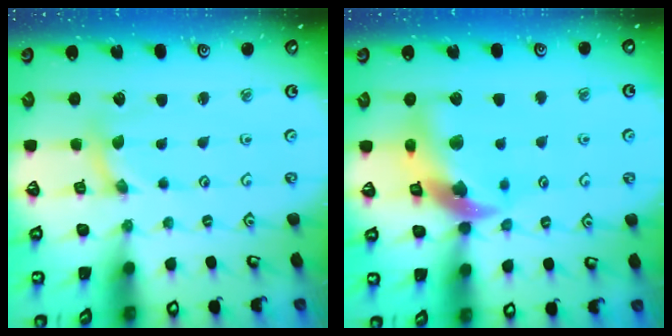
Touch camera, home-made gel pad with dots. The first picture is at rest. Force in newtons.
{"total": 14.2, "press": 14.0, "slide": 2.0}